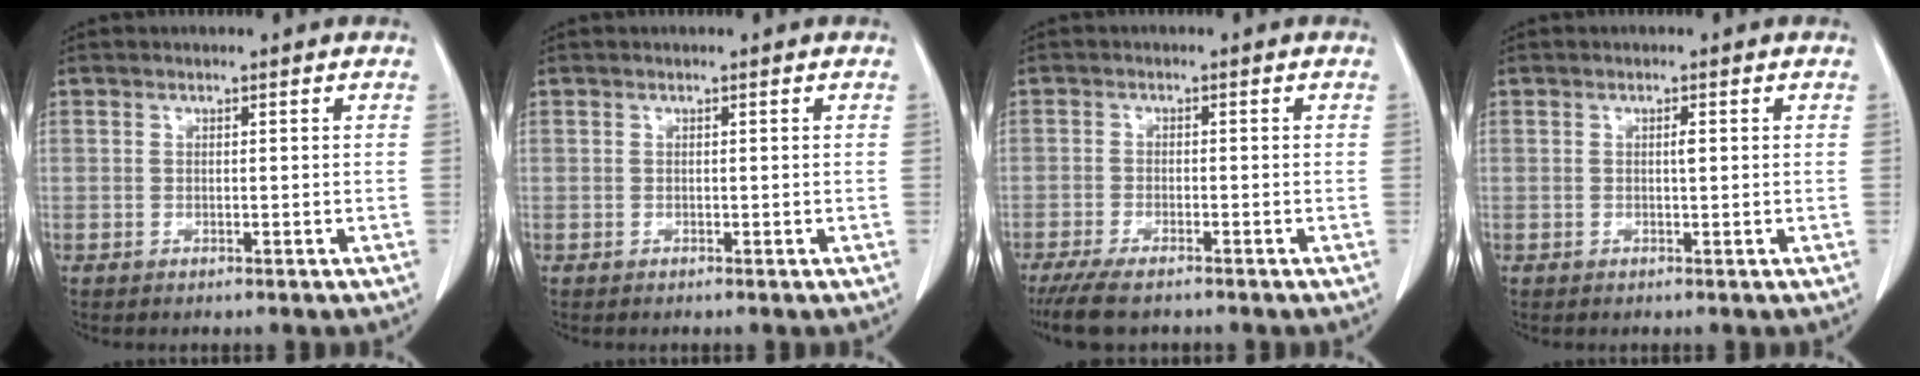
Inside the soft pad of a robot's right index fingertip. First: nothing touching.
{"total": 0.0}
{"total": 5.7, "force": [-4.6, 1.1, 3.1], "torque": [-0.055, -0.013, -0.078]}
{"total": 0.8, "force": [0.2, 0.1, 0.8], "torque": [-0.009, 0.002, 0.006]}